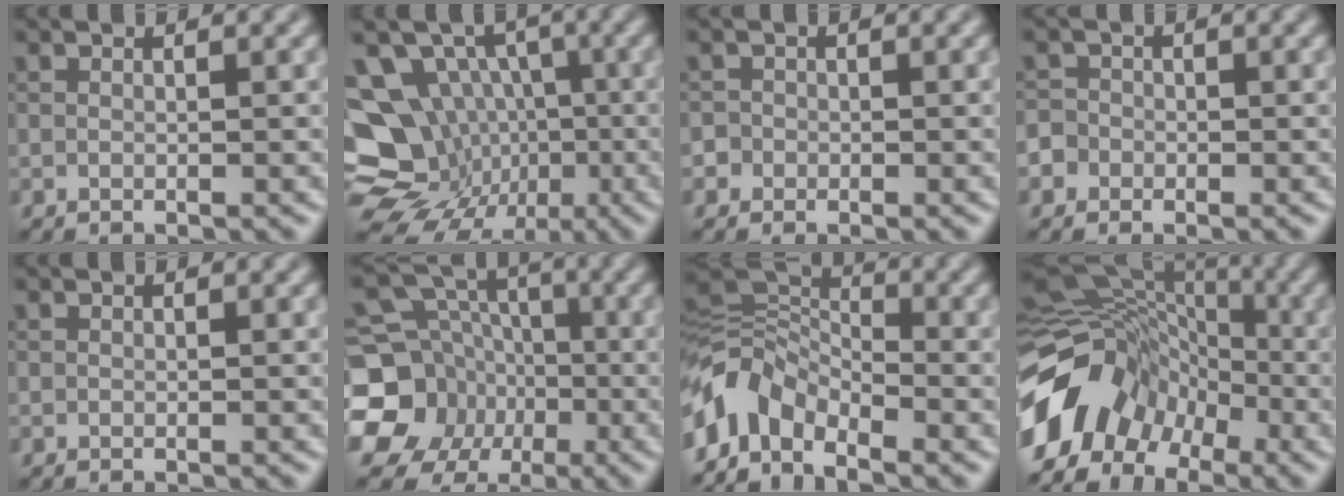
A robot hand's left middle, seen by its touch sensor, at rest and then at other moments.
{"total": 14.2, "force": [-3.8, 12.2, 6.1], "torque": [-0.110, -0.015, -0.071]}
{"total": 1.2, "force": [-0.4, 1.1, 0.1], "torque": [0.004, 0.004, -0.011]}
{"total": 2.8, "force": [-1.3, 2.5, 0.5], "torque": [0.012, 0.008, -0.041]}
{"total": 0.0}
{"total": 13.7, "force": [-4.3, 12.3, 4.5], "torque": [-0.115, -0.018, -0.086]}
{"total": 5.7, "force": [-3.5, 3.4, 2.9], "torque": [-0.051, 0.003, -0.081]}
{"total": 10.1, "force": [-4.7, 7.3, 5.2], "torque": [-0.100, 0.007, -0.098]}